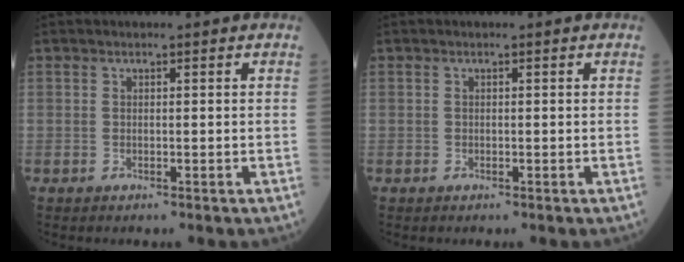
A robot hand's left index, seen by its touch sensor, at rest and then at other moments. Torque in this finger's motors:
{"motor_torque": [-0.15, -0.03, -0.02, -0.01]}